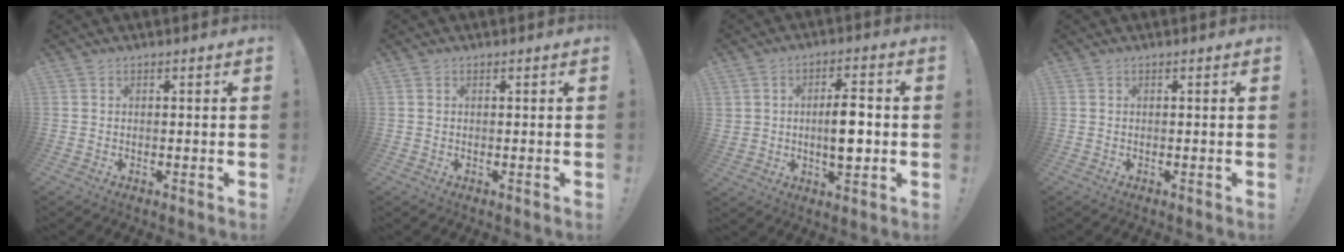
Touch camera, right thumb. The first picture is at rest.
{"total": 0.0}
{"total": 9.0, "force": [-0.8, 5.7, 6.9], "torque": [-0.114, 0.013, -0.014]}
{"total": 0.0}